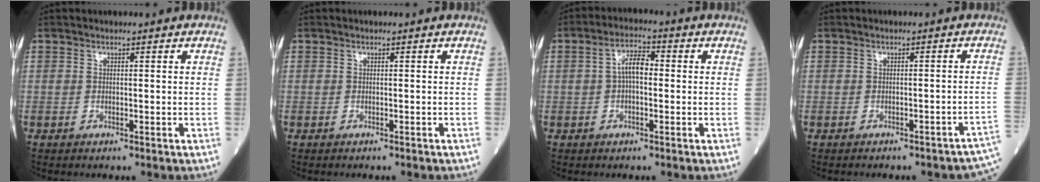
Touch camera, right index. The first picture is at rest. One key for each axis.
{"total": 0.9, "fx": -0.9, "fy": 0.2, "fz": 0.3, "tx": -0.006, "ty": -0.001, "tz": -0.012}
{"total": 4.5, "fx": 0.1, "fy": 1.9, "fz": 4.1, "tx": -0.079, "ty": 0.016, "tz": -0.001}
{"total": 8.1, "fx": -7.4, "fy": 1.5, "fz": 3.0, "tx": -0.027, "ty": 0.005, "tz": -0.072}